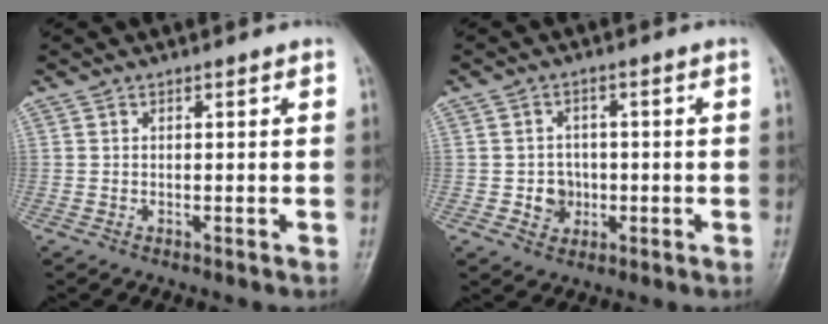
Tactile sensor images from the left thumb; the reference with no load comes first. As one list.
[{"total": 4.2, "force": [-0.7, 3.8, 1.5], "torque": [0.003, 0.008, -0.010]}]